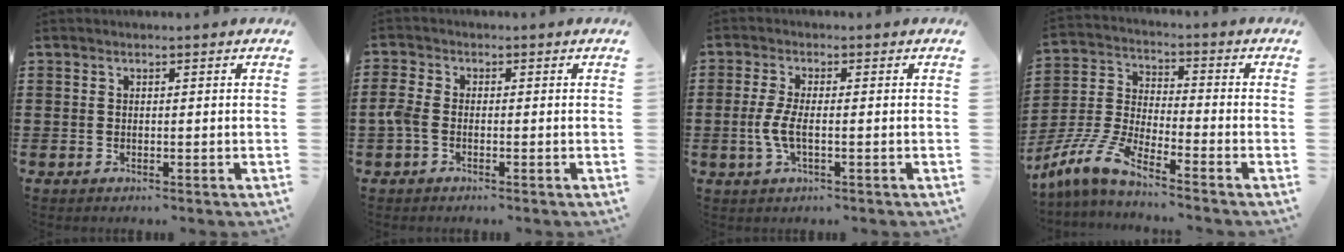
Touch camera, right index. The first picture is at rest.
{"total": 2.6, "force": [-1.1, 1.4, 2.0], "torque": [-0.059, -0.005, -0.027]}
{"total": 4.1, "force": [-0.9, 1.3, 3.8], "torque": [-0.095, -0.008, -0.025]}
{"total": 7.3, "force": [-6.3, 0.5, 3.6], "torque": [-0.109, -0.017, -0.133]}